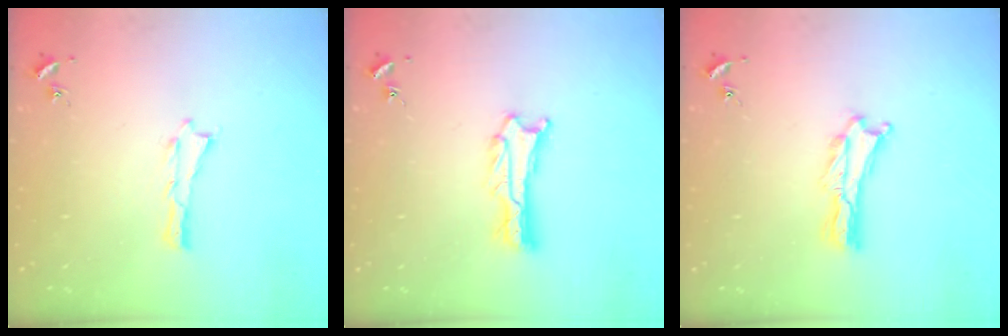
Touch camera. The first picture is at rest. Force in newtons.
{"total": 1.1, "press": 1.1, "slide": 0.2}
{"total": 0.7, "press": 0.7, "slide": 0.2}